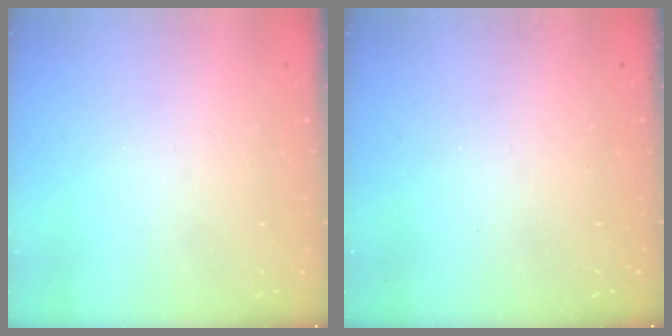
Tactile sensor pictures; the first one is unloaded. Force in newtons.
{"total": 0.0}